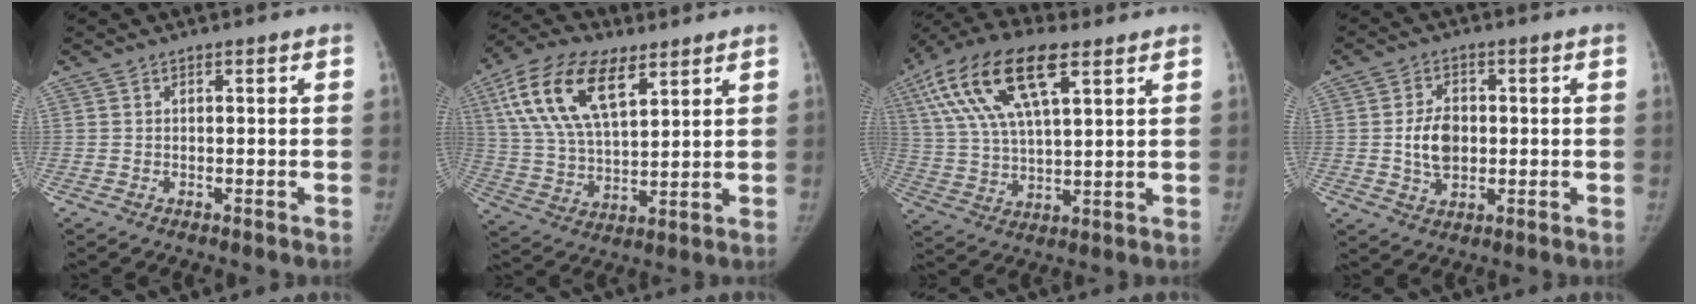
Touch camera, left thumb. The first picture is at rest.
{"total": 18.3, "force": [8.6, 8.9, 13.4], "torque": [-0.242, -0.016, 0.160]}
{"total": 19.6, "force": [8.8, 7.9, 15.6], "torque": [-0.312, 0.006, 0.161]}
{"total": 7.2, "force": [0.0, 5.1, 5.1], "torque": [-0.078, 0.001, 0.004]}